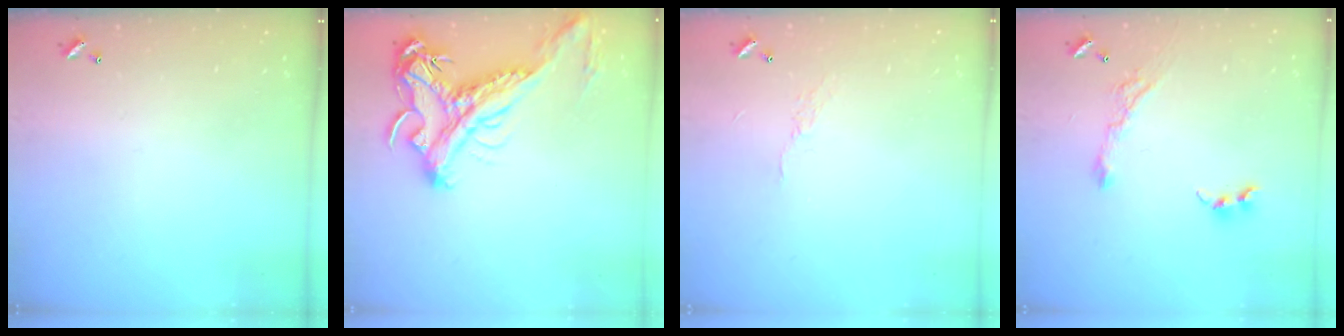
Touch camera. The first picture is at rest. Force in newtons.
{"total": 6.0, "press": 5.8, "slide": 1.7}
{"total": 6.6, "press": 6.6, "slide": 0.7}
{"total": 5.7, "press": 5.6, "slide": 0.9}